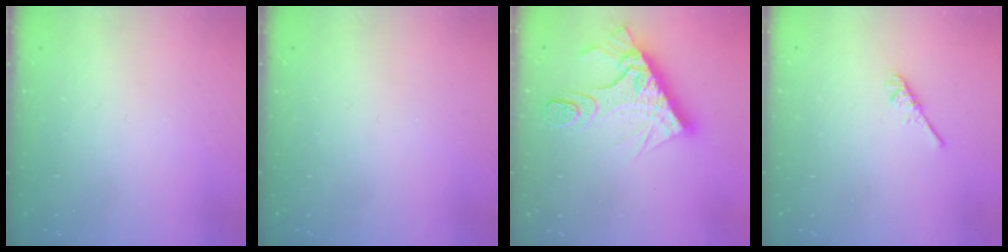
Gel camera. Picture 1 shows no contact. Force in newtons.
{"total": 0.0}
{"total": 14.5, "press": 14.4, "slide": 1.2}
{"total": 1.9, "press": 1.9, "slide": 0.4}